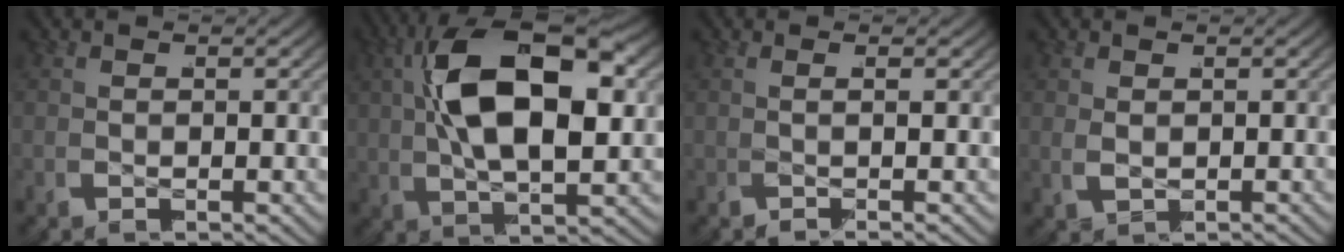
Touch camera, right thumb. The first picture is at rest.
{"total": 14.9, "force": [1.1, 7.8, 12.7], "torque": [-0.263, -0.010, 0.022]}
{"total": 1.2, "force": [0.0, -0.7, 1.0], "torque": [-0.017, 0.013, -0.010]}
{"total": 0.9, "force": [0.3, 0.8, 0.3], "torque": [-0.010, 0.000, 0.010]}